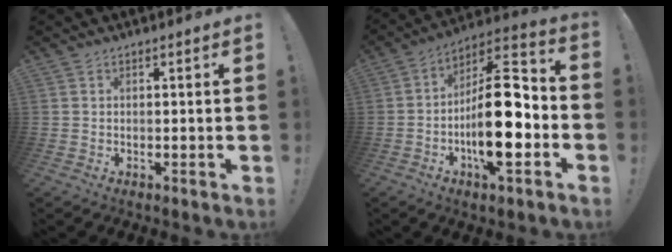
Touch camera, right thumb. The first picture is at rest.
{"total": 20.7, "force": [-4.8, 7.3, 18.8], "torque": [-0.315, 0.022, -0.075]}